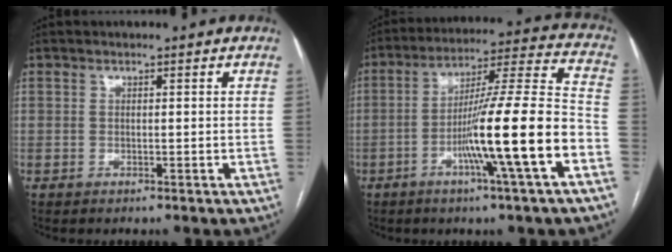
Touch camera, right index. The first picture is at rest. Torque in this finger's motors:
{"motor_torque": [2.14, 0.00, 1.05, 0.21]}